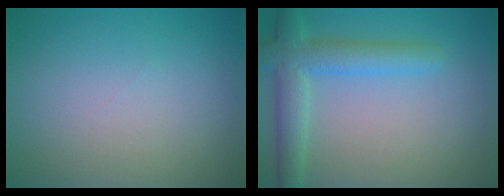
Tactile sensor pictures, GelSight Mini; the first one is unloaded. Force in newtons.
{"total": 4.5, "press": 4.5, "slide": 0.4}